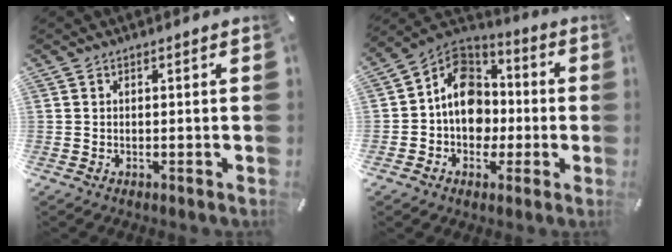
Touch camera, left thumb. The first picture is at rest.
{"total": 12.8, "force": [-1.1, 11.2, 6.1], "torque": [-0.109, 0.019, -0.017]}